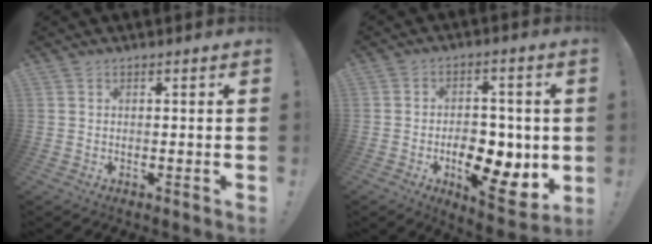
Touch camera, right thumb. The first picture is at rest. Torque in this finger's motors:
{"motor_torque": [0.41, 1.08, 1.60, -0.64, 0.06]}